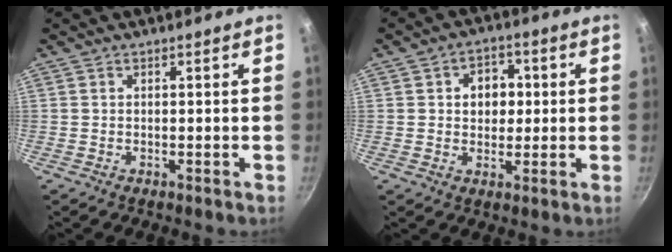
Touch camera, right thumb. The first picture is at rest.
{"total": 6.6, "force": [1.0, 5.2, 3.9], "torque": [-0.026, 0.005, 0.010]}